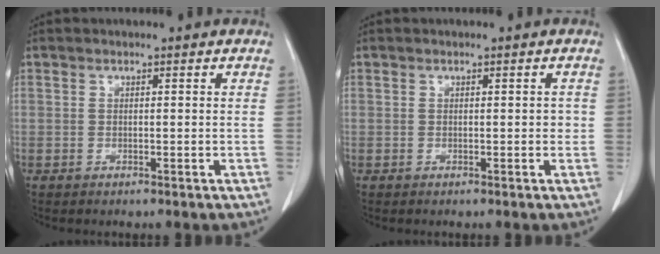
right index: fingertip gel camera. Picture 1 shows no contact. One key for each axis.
{"total": 0.9, "fx": 0.0, "fy": 0.6, "fz": 0.7, "tx": -0.007, "ty": 0.005, "tz": 0.001}